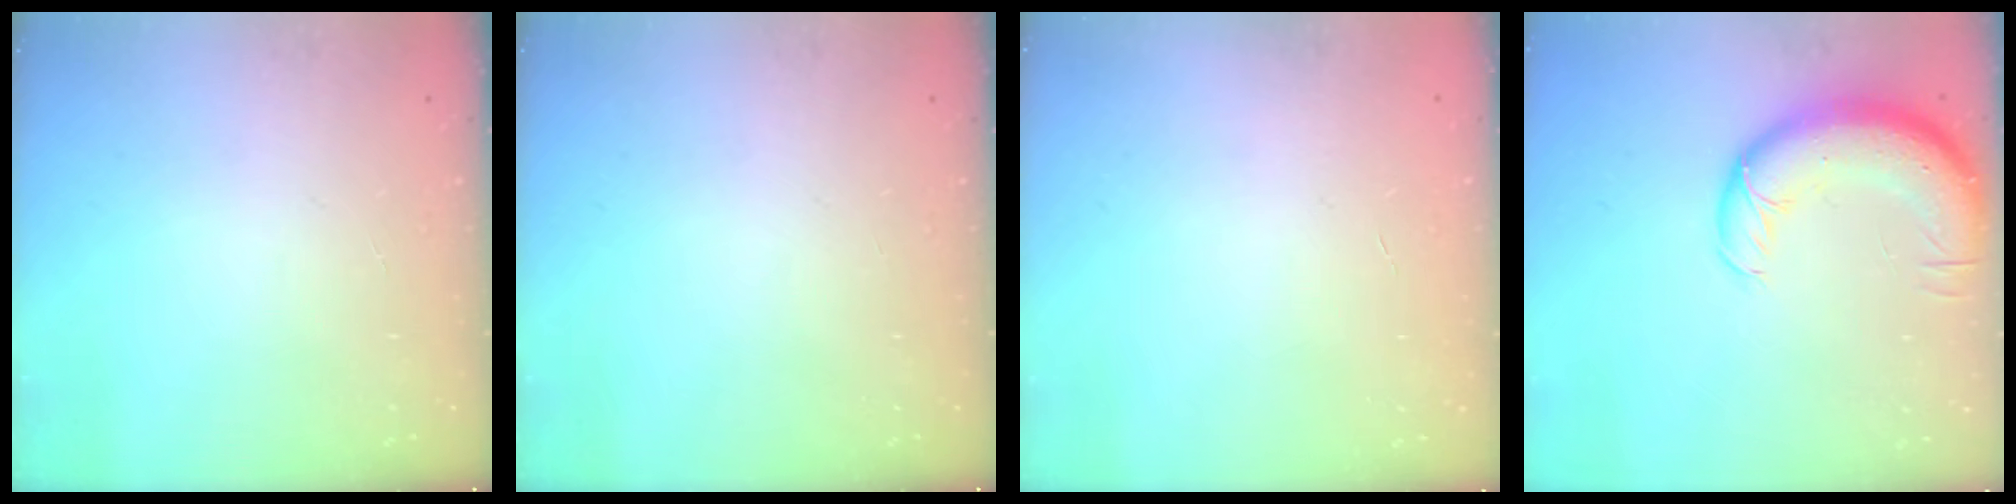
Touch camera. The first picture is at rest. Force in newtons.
{"total": 0.0}
{"total": 0.6, "press": 0.6, "slide": 0.2}
{"total": 14.5, "press": 14.1, "slide": 3.5}